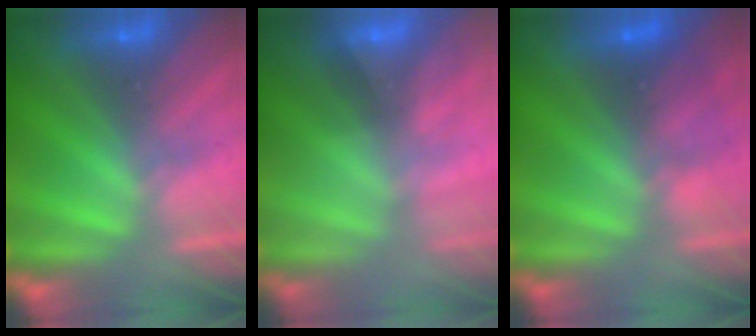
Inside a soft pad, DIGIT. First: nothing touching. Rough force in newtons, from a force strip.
{"total": 2.3}
{"total": 2.7}